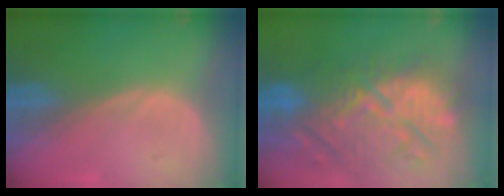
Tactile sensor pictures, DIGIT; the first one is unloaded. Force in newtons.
{"total": 13.1, "press": 12.3, "slide": 4.5}